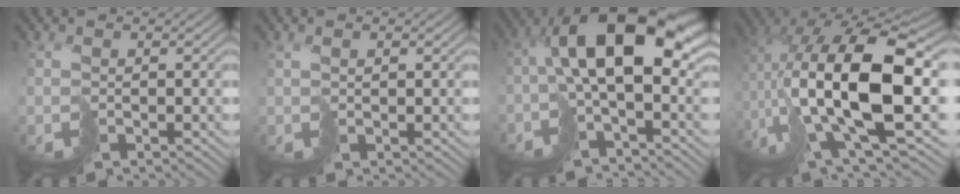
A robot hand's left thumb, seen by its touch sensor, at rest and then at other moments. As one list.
[{"total": 0.8, "force": [0.7, 0.1, 0.4], "torque": [-0.005, 0.003, 0.016]}, {"total": 13.3, "force": [0.0, 5.8, 12.0], "torque": [-0.208, 0.019, -0.006]}, {"total": 18.1, "force": [-0.2, 8.4, 16.0], "torque": [-0.325, -0.005, 0.003]}]